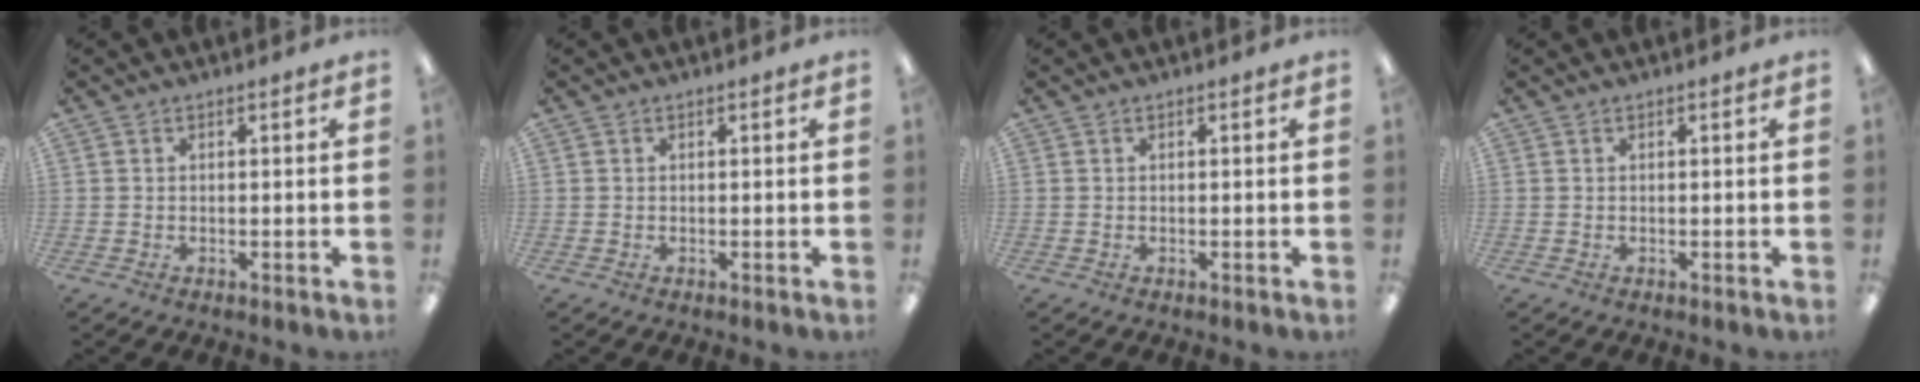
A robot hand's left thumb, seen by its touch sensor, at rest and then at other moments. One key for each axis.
{"total": 0.0}
{"total": 0.0}
{"total": 0.0}